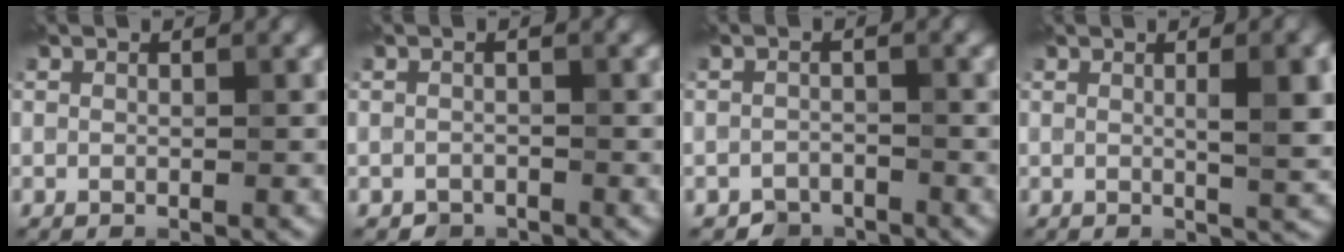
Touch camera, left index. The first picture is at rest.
{"total": 0.9, "force": [-0.8, 0.5, 0.1], "torque": [0.000, -0.002, -0.013]}
{"total": 1.8, "force": [-1.6, 0.9, 0.1], "torque": [0.003, 0.003, -0.032]}
{"total": 5.8, "force": [0.8, 1.4, 5.6], "torque": [-0.066, 0.007, 0.010]}